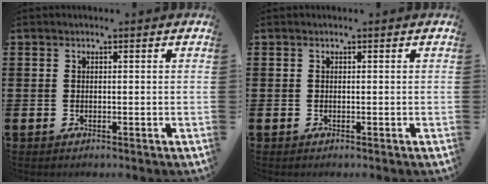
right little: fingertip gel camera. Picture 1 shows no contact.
{"total": 0.0}